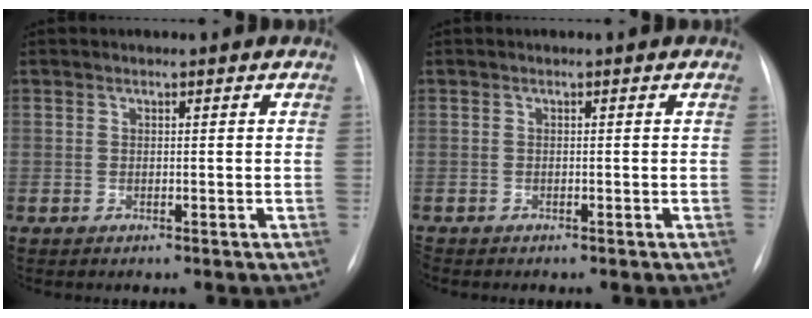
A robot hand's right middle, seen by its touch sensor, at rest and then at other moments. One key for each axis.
{"total": 0.7, "fx": -0.6, "fy": 0.3, "fz": 0.1, "tx": -0.002, "ty": 0.000, "tz": -0.011}